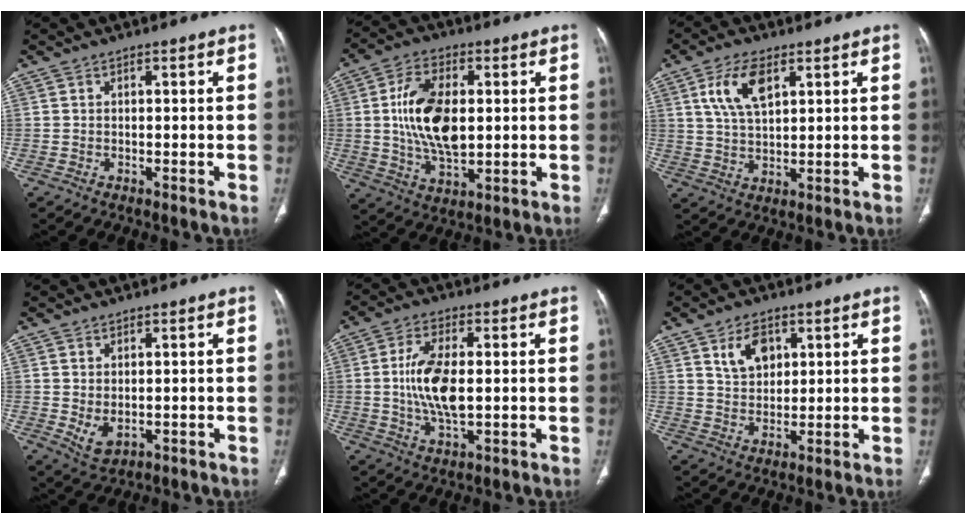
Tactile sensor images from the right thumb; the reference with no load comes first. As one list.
[{"total": 14.4, "force": [1.3, 7.9, 12.0], "torque": [-0.214, -0.004, 0.027]}, {"total": 8.7, "force": [3.7, 4.3, 6.7], "torque": [-0.125, -0.011, 0.075]}, {"total": 3.9, "force": [-0.2, 2.5, 3.0], "torque": [-0.053, -0.007, 0.013]}, {"total": 10.7, "force": [0.2, 4.9, 9.5], "torque": [-0.189, -0.005, 0.007]}, {"total": 6.9, "force": [3.2, 4.5, 4.1], "torque": [-0.052, -0.018, 0.063]}]